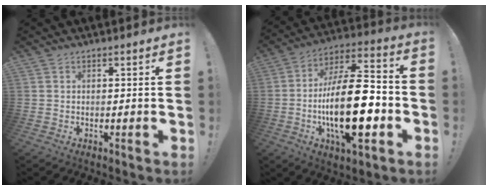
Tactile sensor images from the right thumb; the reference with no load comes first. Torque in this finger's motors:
{"motor_torque": [2.61, 2.40, 2.26, -0.51, 0.38]}